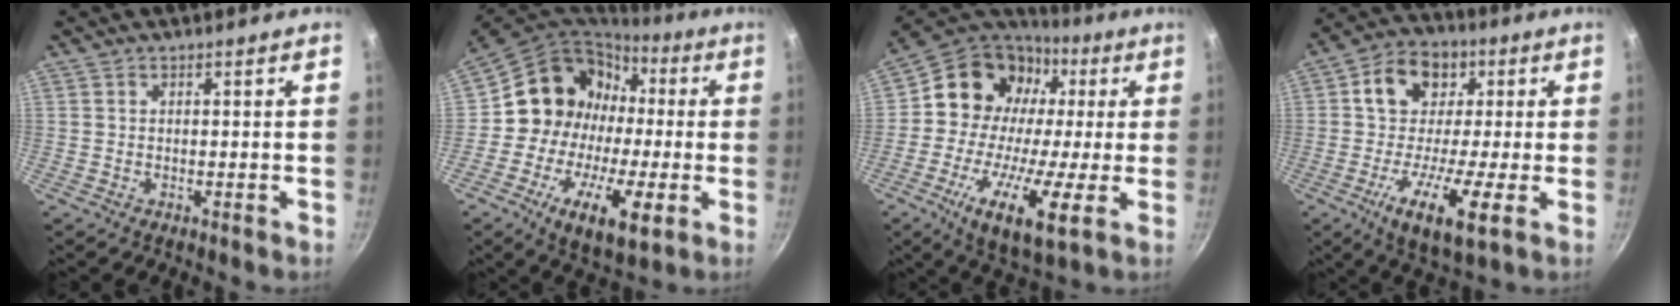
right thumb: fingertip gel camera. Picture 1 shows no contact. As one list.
[{"total": 19.7, "force": [-1.4, 14.8, 12.9], "torque": [-0.187, 0.036, -0.029]}, {"total": 21.9, "force": [0.1, 14.5, 16.3], "torque": [-0.254, 0.024, -0.016]}, {"total": 16.1, "force": [-0.8, 9.8, 12.8], "torque": [-0.185, 0.028, -0.034]}]